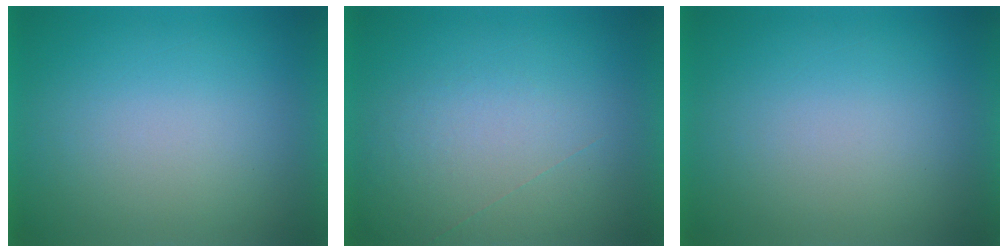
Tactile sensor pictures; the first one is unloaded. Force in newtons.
{"total": 1.0}
{"total": 0.0}